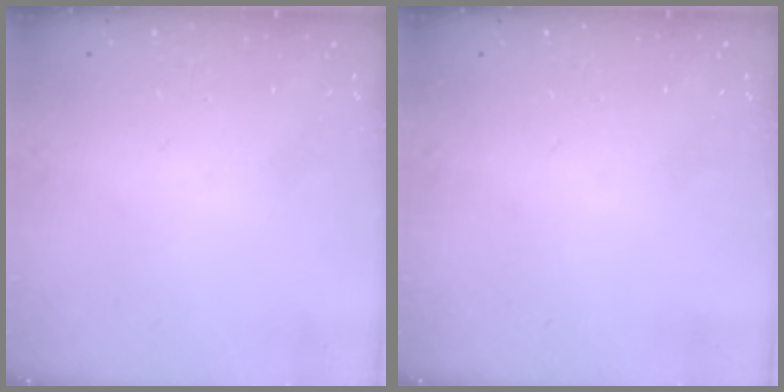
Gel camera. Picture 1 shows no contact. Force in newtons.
{"total": 0.0}